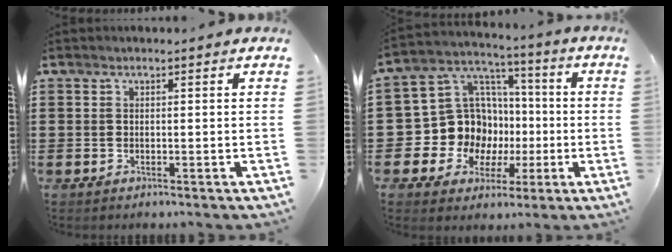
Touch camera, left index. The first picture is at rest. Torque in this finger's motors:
{"motor_torque": [1.08, -0.26, 0.40, 0.08]}